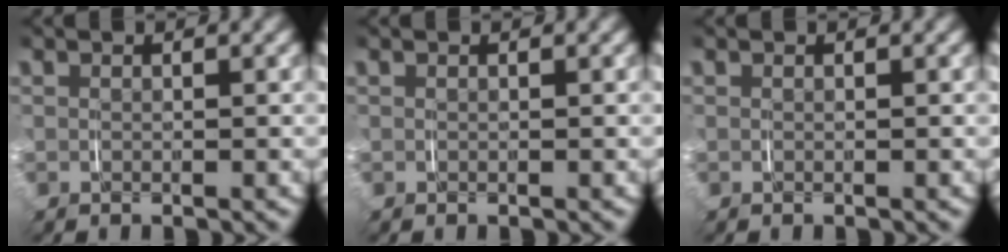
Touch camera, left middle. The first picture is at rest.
{"total": 0.0}
{"total": 0.0}